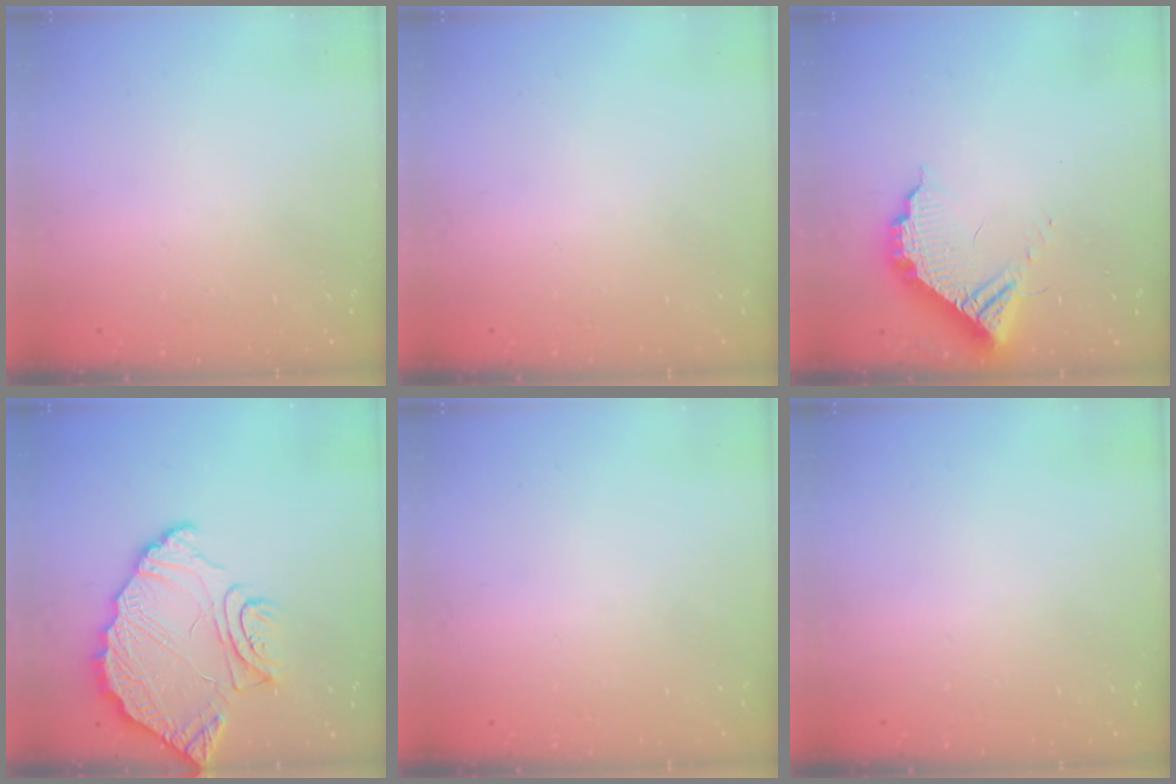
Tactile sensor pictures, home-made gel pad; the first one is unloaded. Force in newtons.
{"total": 0.0}
{"total": 11.3, "press": 11.2, "slide": 1.3}
{"total": 16.6, "press": 16.5, "slide": 1.7}
{"total": 0.0}
{"total": 0.0}